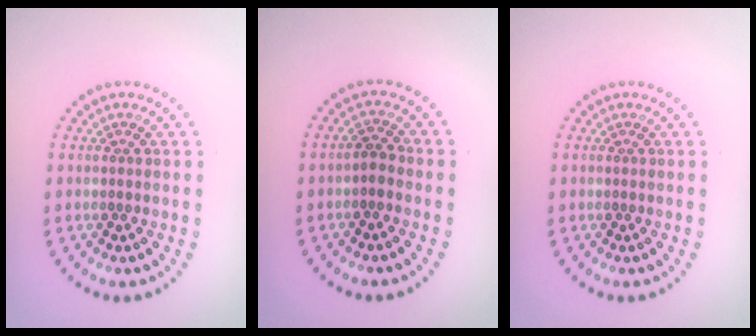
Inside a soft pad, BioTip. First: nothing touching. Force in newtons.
{"total": 1.3, "press": 1.2, "slide": 0.6}
{"total": 0.0}